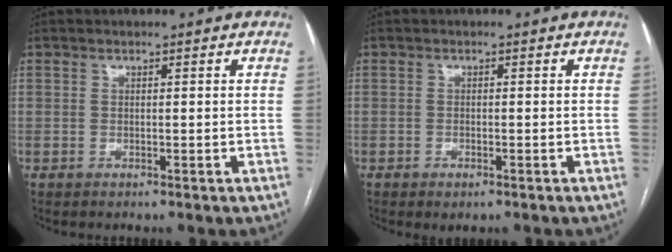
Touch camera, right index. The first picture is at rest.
{"total": 2.1, "force": [-1.3, 0.9, 1.5], "torque": [-0.021, -0.002, -0.011]}